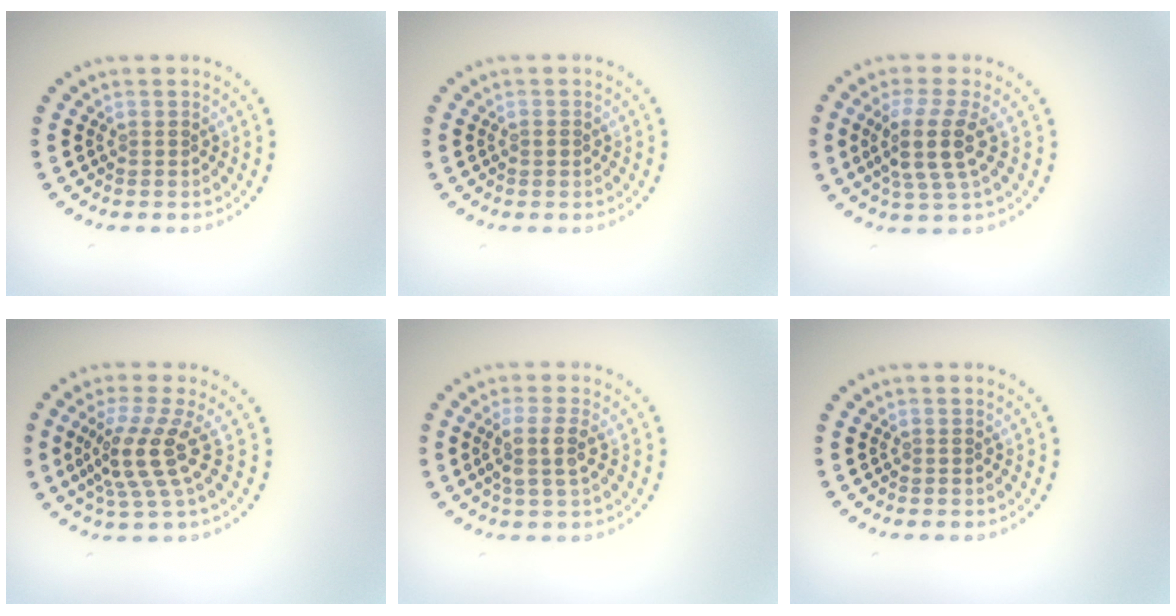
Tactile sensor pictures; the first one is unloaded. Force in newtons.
{"total": 0.7, "press": 0.7, "slide": 0.3}
{"total": 3.8, "press": 3.1, "slide": 2.3}
{"total": 4.3, "press": 3.0, "slide": 3.0}
{"total": 2.7, "press": 2.3, "slide": 1.5}
{"total": 0.0}